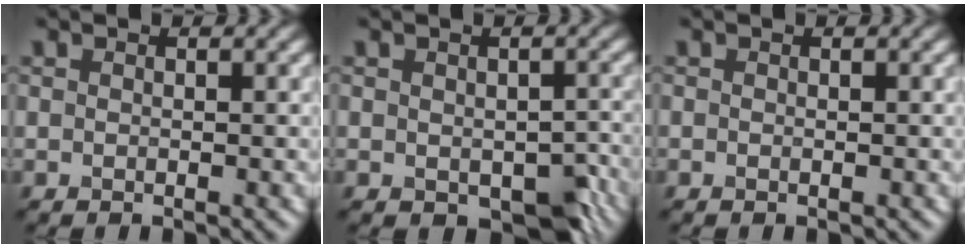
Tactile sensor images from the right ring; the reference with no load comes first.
{"total": 4.2, "force": [-1.3, 2.5, 3.1], "torque": [-0.044, -0.014, -0.009]}
{"total": 0.0}